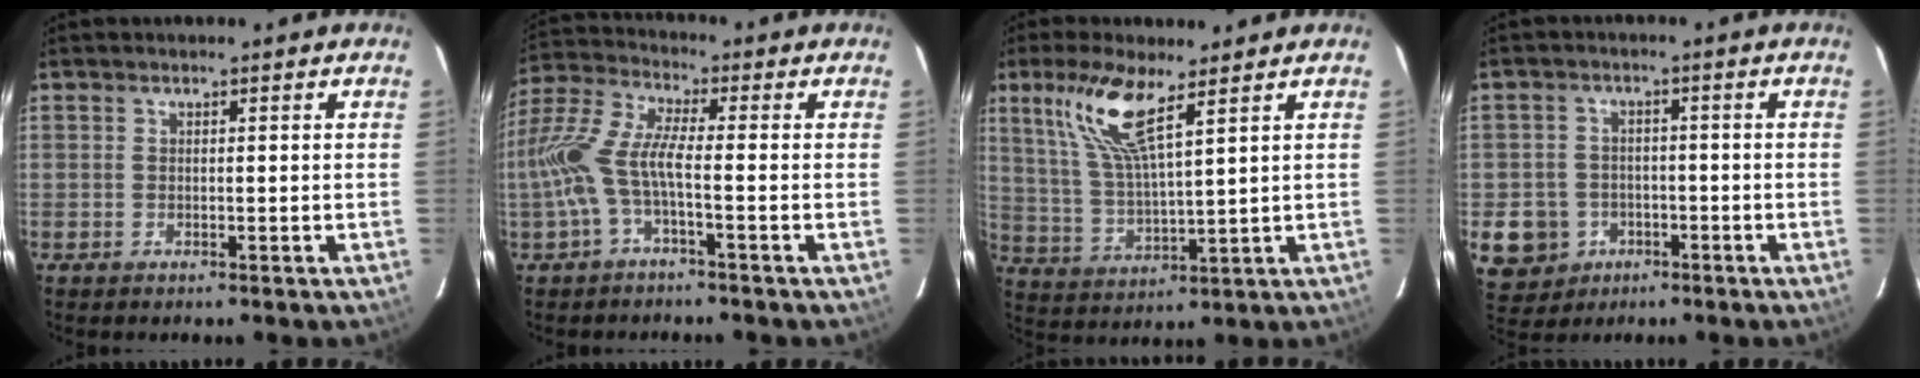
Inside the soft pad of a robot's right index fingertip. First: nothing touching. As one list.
[{"total": 10.9, "force": [-3.0, 2.4, 10.1], "torque": [-0.219, 0.001, -0.062]}, {"total": 11.2, "force": [6.7, 1.9, 8.8], "torque": [-0.183, 0.002, 0.140]}, {"total": 8.6, "force": [-3.2, 7.7, 2.3], "torque": [-0.080, 0.014, -0.038]}]